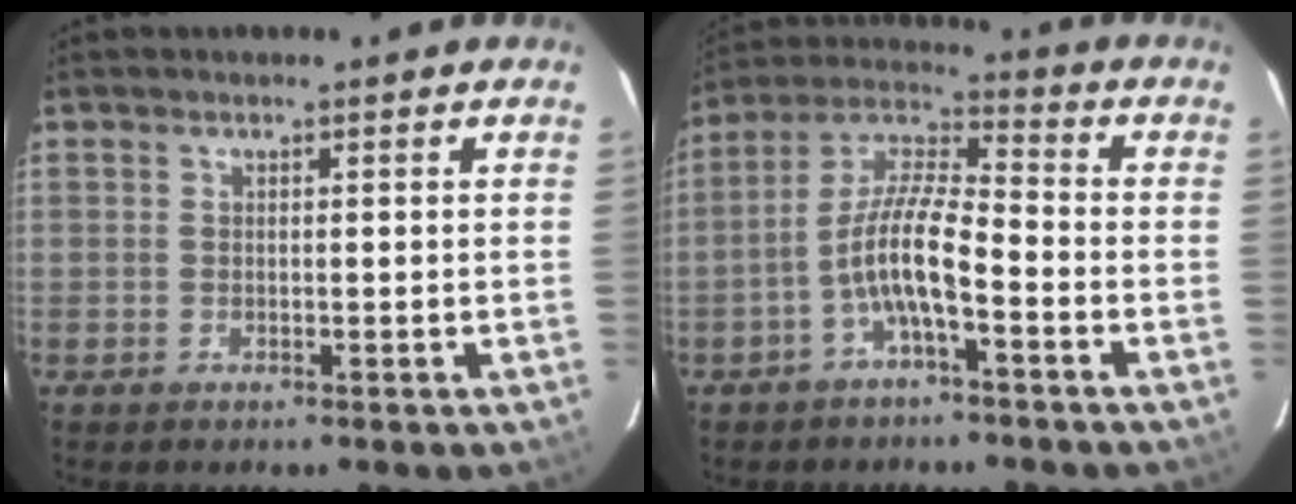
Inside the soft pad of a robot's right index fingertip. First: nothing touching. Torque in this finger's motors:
{"motor_torque": [1.45, -0.69, 0.89, 0.20]}